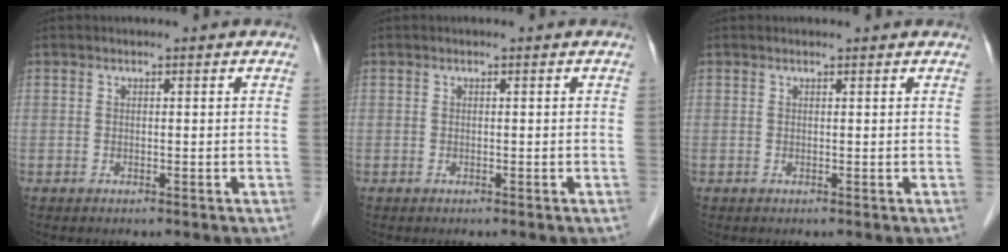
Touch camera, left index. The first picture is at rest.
{"total": 0.0}
{"total": 1.1, "force": [1.0, 0.2, 0.2], "torque": [-0.012, 0.007, 0.013]}